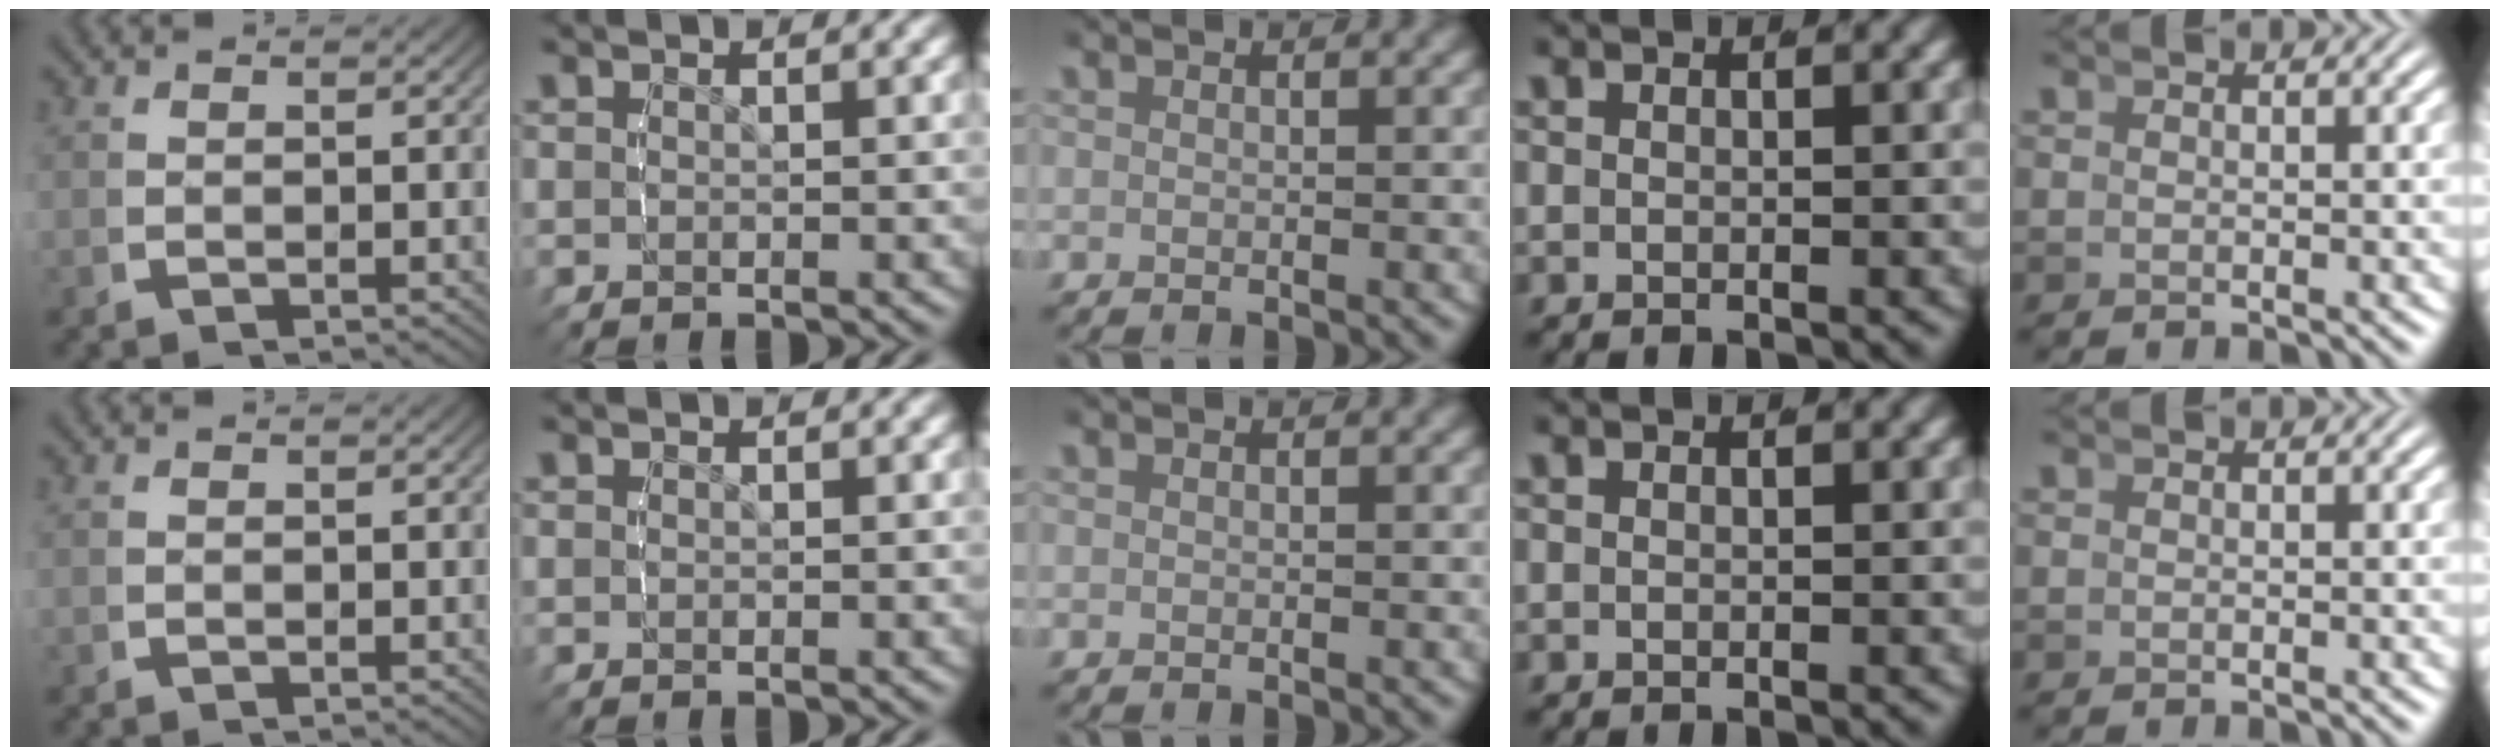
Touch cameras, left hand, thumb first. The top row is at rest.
{}